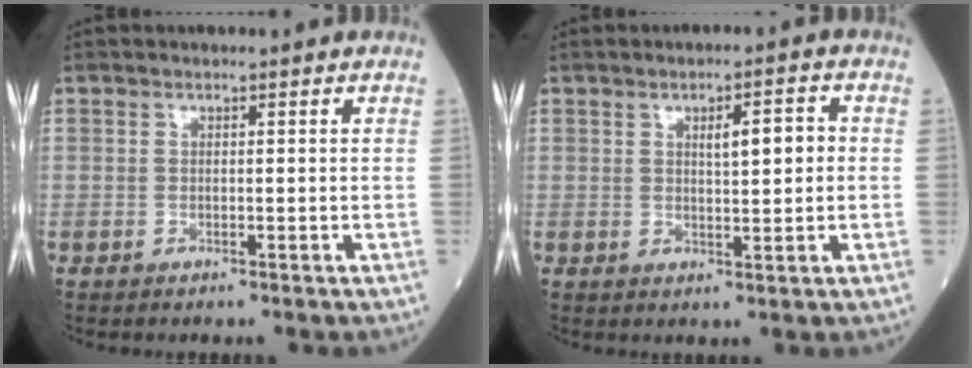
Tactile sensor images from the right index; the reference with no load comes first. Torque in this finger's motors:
{"motor_torque": [0.33, 0.00, 0.21, 0.08]}